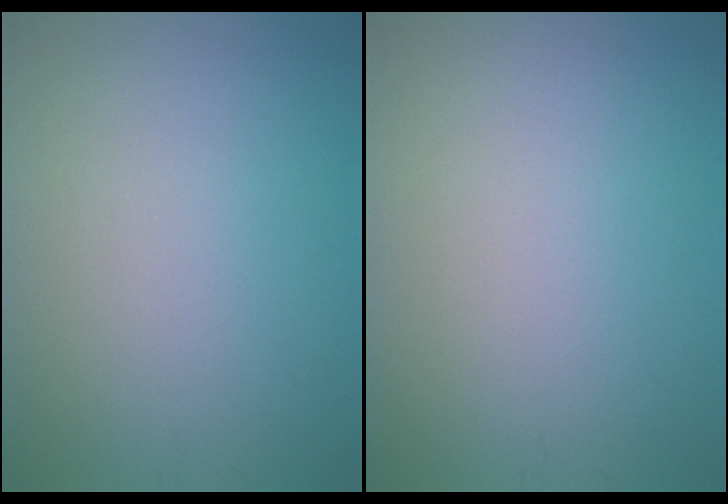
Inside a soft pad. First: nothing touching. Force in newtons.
{"total": 0.0}